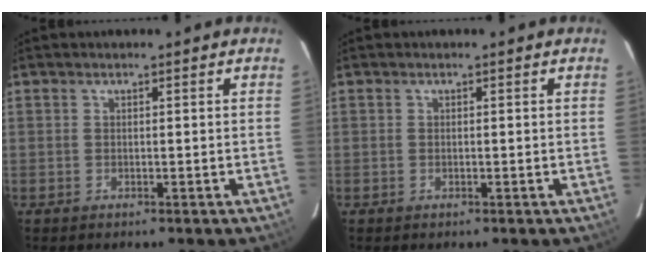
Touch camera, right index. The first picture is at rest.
{"total": 0.0}